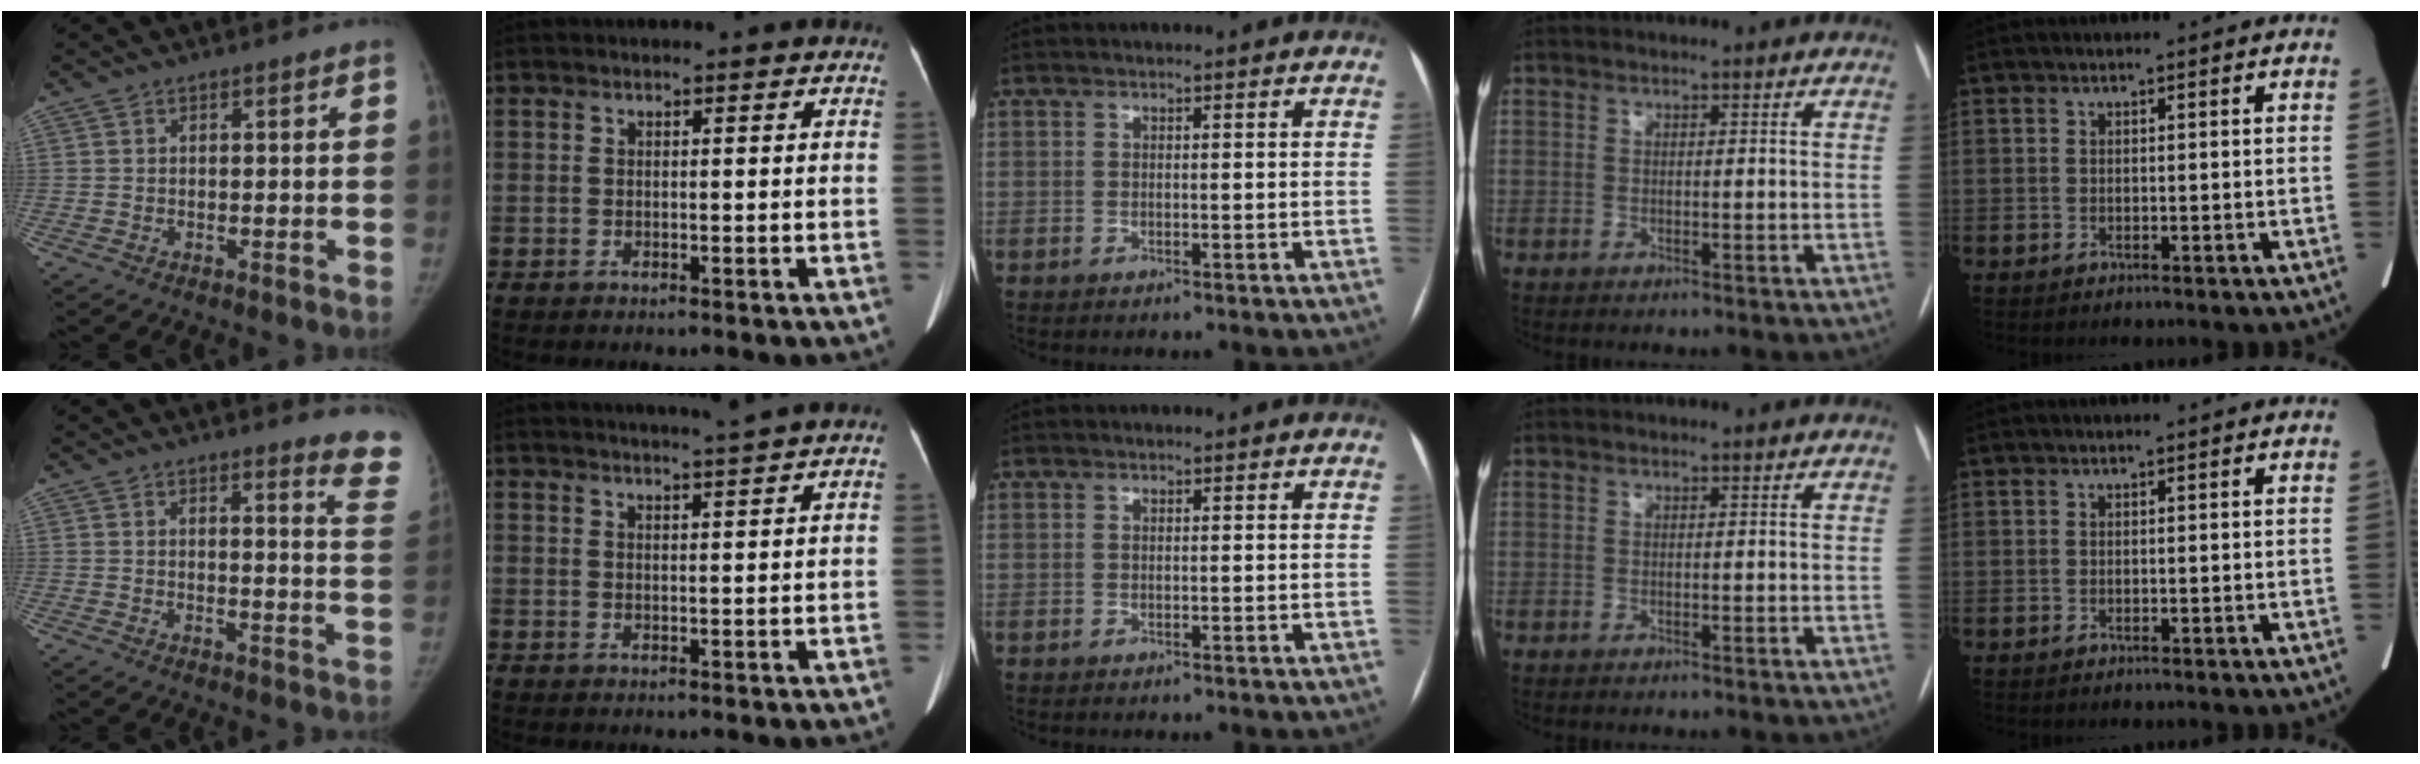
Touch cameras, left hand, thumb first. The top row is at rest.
{"thumb": {"total": 8.4, "force": [8.0, 0.4, 2.4], "torque": [-0.002, -0.097, 0.063]}, "index": {"total": 4.7, "force": [4.1, -1.6, 1.7], "torque": [-0.022, -0.003, 0.053]}}